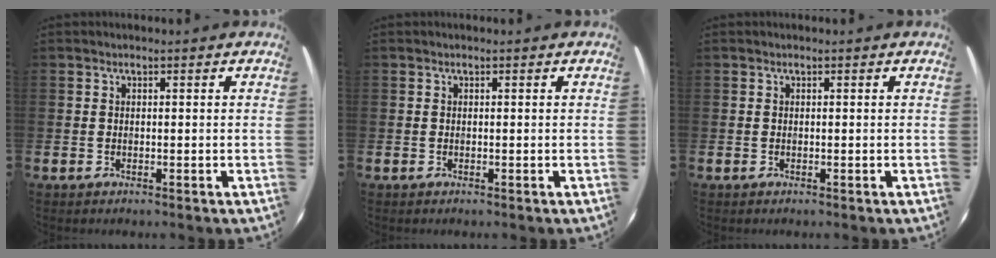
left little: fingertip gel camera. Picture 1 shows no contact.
{"total": 0.0}
{"total": 0.0}